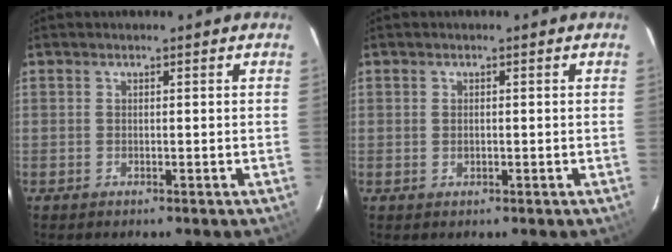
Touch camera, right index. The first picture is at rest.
{"total": 0.8, "force": [-0.1, 0.6, 0.5], "torque": [-0.009, 0.002, 0.000]}